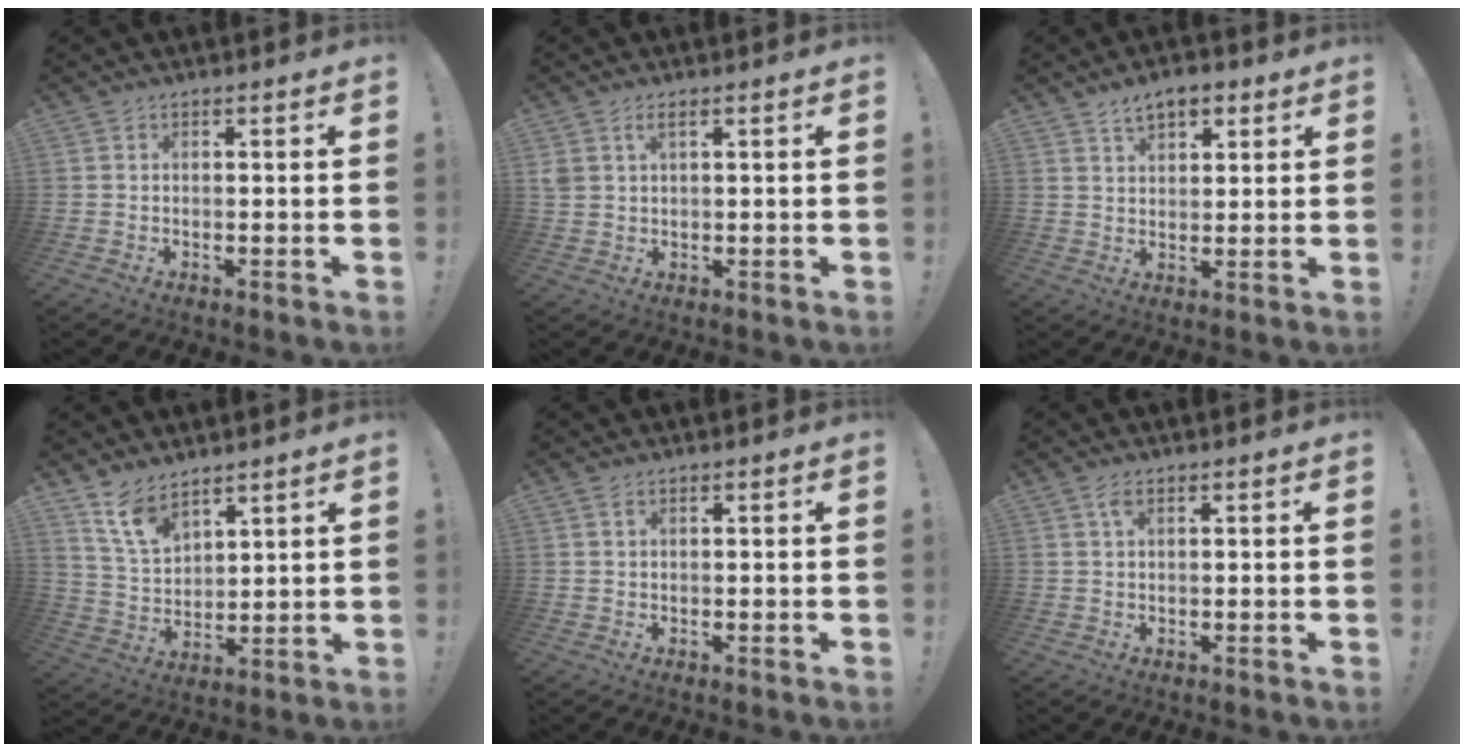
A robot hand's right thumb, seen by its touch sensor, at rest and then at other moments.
{"total": 2.9, "force": [1.4, 1.5, 2.1], "torque": [-0.039, 0.000, 0.026]}
{"total": 6.4, "force": [3.7, 3.9, 3.4], "torque": [-0.050, -0.010, 0.067]}
{"total": 9.8, "force": [7.7, 4.8, 3.8], "torque": [-0.086, -0.044, 0.151]}
{"total": 1.2, "force": [0.6, 0.6, 0.9], "torque": [-0.017, 0.002, 0.010]}
{"total": 2.3, "force": [1.0, 1.0, 1.8], "torque": [-0.038, 0.002, 0.017]}